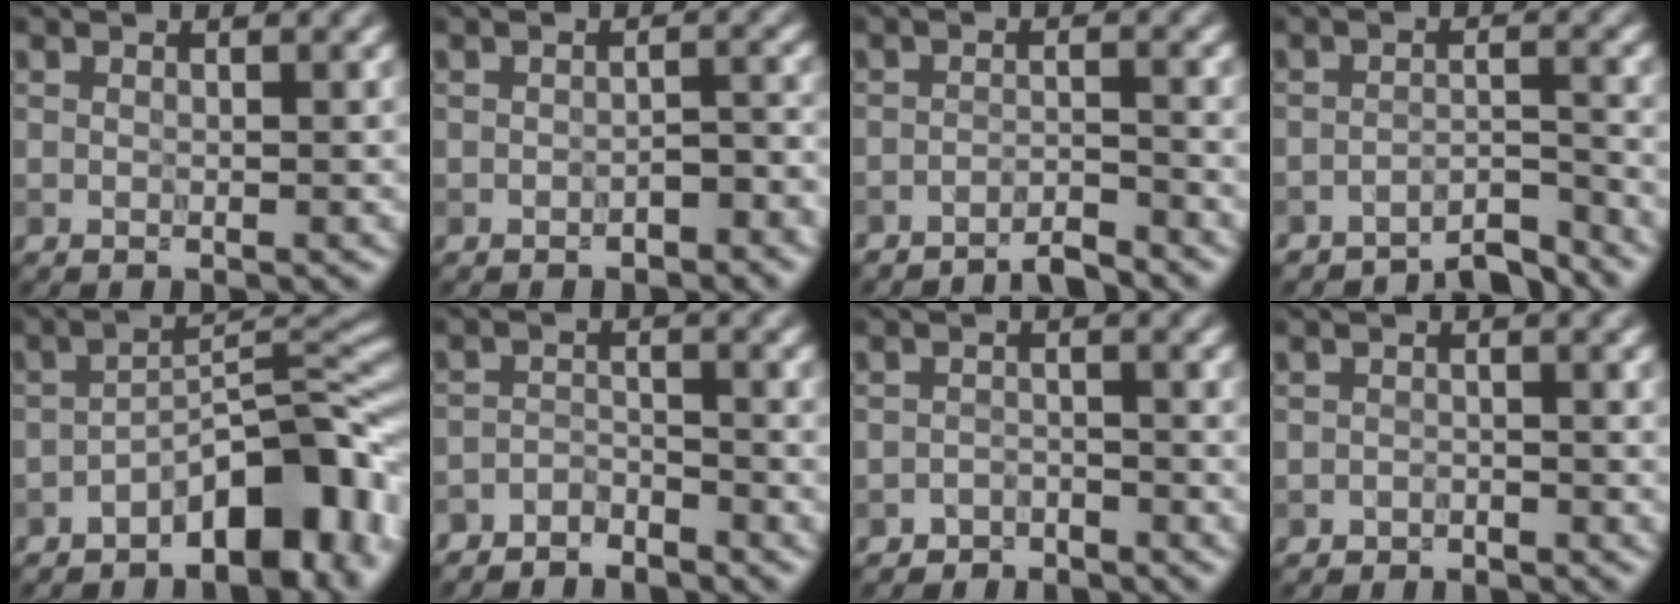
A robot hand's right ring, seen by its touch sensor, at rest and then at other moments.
{"total": 1.9, "force": [-1.4, 0.7, 1.2], "torque": [-0.014, 0.007, -0.019]}
{"total": 2.8, "force": [-2.7, 0.2, 0.8], "torque": [-0.005, 0.005, -0.050]}
{"total": 3.9, "force": [-3.8, 0.5, 0.9], "torque": [-0.012, 0.005, -0.063]}
{"total": 8.5, "force": [-4.6, 3.5, 6.2], "torque": [-0.070, 0.017, -0.082]}
{"total": 2.9, "force": [-2.8, 0.6, 0.2], "torque": [-0.005, 0.000, -0.059]}
{"total": 1.7, "force": [-1.5, 0.7, -0.3], "torque": [0.011, 0.011, -0.030]}
{"total": 1.0, "force": [-0.9, 0.4, -0.2], "torque": [0.008, 0.006, -0.018]}